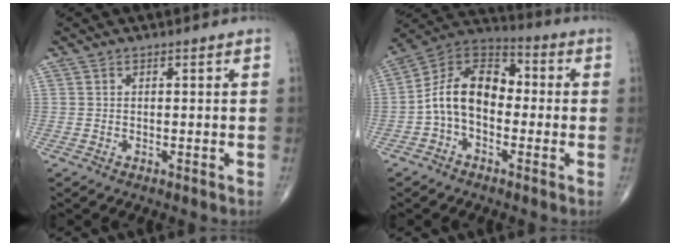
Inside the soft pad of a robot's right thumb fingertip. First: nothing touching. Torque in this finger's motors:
{"motor_torque": [1.91, 1.79, 1.46, -0.14, 0.13]}